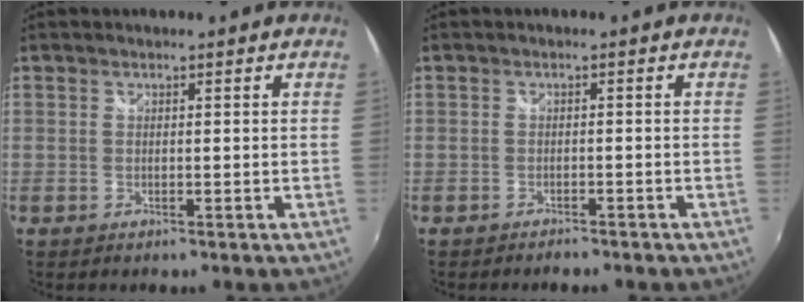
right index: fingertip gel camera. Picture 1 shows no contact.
{"total": 3.1, "force": [-2.8, 0.7, 1.1], "torque": [-0.028, -0.010, -0.040]}